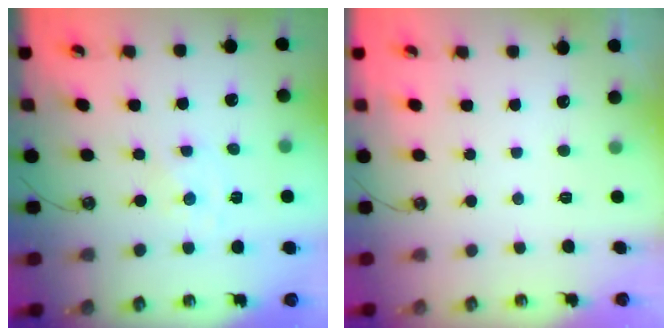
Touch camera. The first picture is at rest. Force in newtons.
{"total": 0.0}